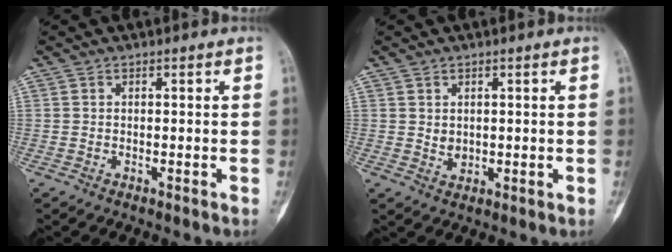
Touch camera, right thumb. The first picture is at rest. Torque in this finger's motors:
{"motor_torque": [0.09, 0.31, 0.40, 0.12, 0.07]}